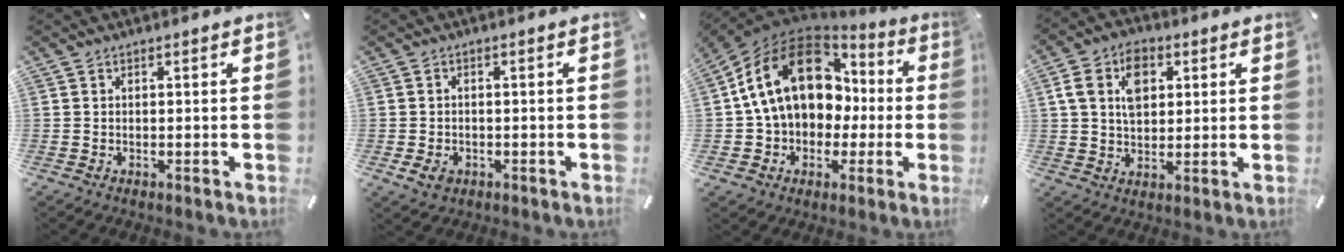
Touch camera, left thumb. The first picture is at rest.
{"total": 3.1, "force": [-1.2, 2.4, 1.5], "torque": [-0.032, 0.005, -0.023]}
{"total": 18.9, "force": [3.7, 14.5, 11.5], "torque": [-0.234, 0.001, 0.067]}
{"total": 9.7, "force": [2.8, 7.1, 6.0], "torque": [-0.117, 0.006, 0.048]}